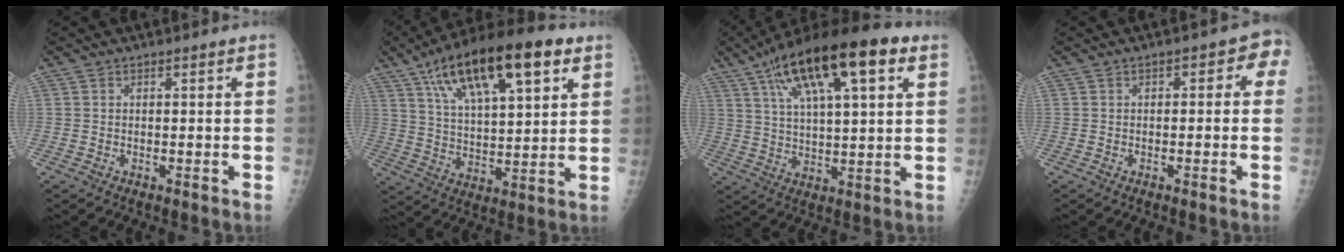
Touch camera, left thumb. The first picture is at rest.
{"total": 21.8, "force": [10.9, 8.1, 17.1], "torque": [-0.269, -0.011, 0.182]}
{"total": 21.0, "force": [10.0, 6.9, 17.1], "torque": [-0.273, 0.003, 0.165]}
{"total": 4.2, "force": [0.0, 2.5, 3.4], "torque": [-0.016, 0.021, -0.011]}